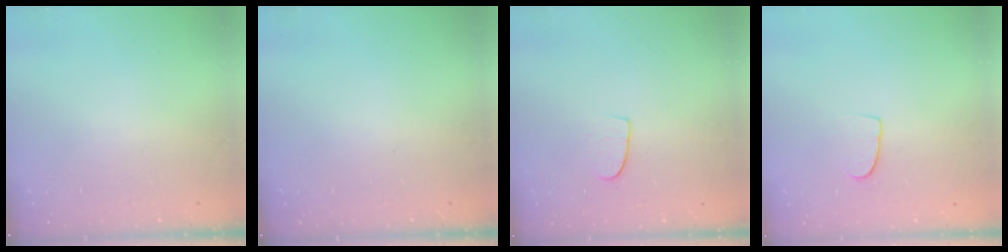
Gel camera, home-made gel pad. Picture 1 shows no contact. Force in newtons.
{"total": 0.0}
{"total": 6.1, "press": 6.1, "slide": 0.4}
{"total": 6.8, "press": 6.8, "slide": 0.6}